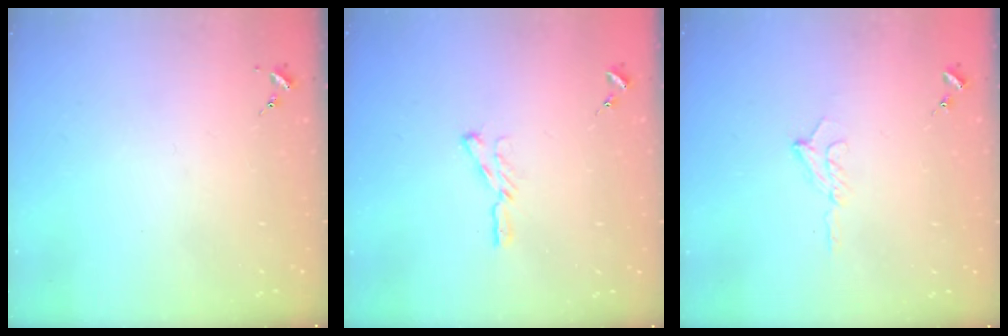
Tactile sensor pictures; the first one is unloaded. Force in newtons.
{"total": 5.8, "press": 5.7, "slide": 0.6}
{"total": 6.5, "press": 6.5, "slide": 0.8}